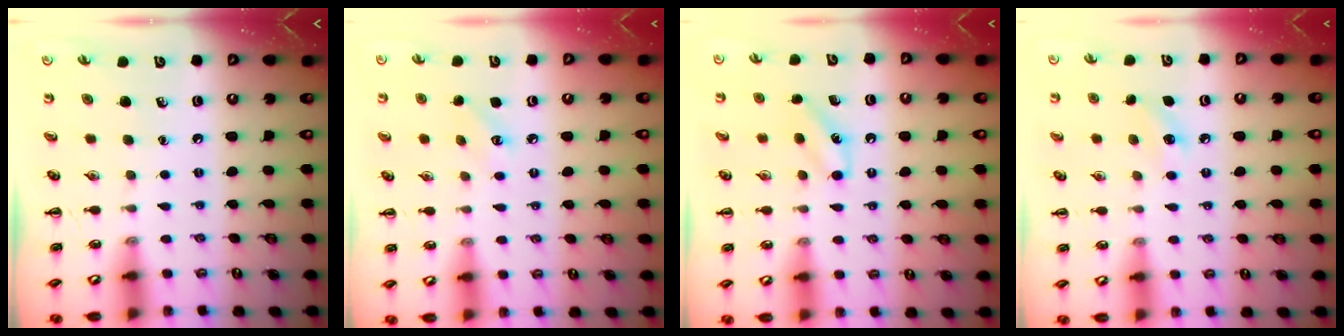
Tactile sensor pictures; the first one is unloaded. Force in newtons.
{"total": 4.7, "press": 4.5, "slide": 1.2}
{"total": 6.6, "press": 6.4, "slide": 1.6}
{"total": 7.1, "press": 6.9, "slide": 1.9}